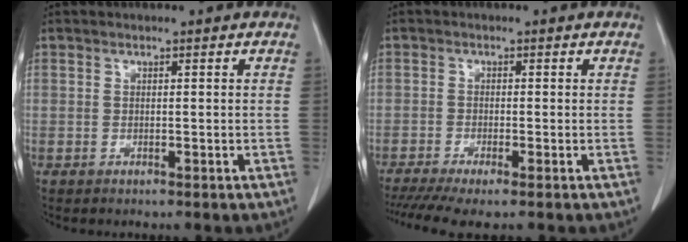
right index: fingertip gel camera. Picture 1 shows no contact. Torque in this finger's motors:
{"motor_torque": [0.74, -0.83, 0.36, 0.09]}